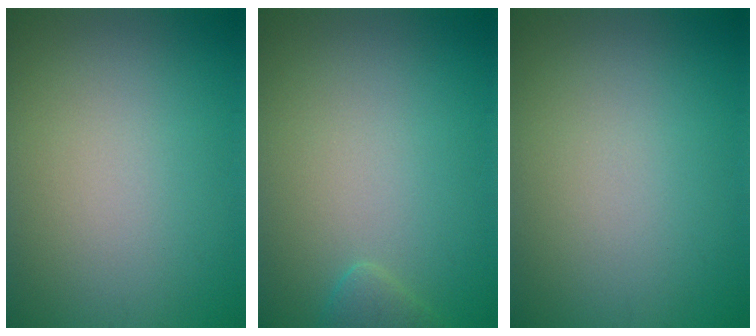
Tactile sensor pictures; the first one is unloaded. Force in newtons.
{"total": 1.3, "press": 1.3, "slide": 0.1}
{"total": 0.0}